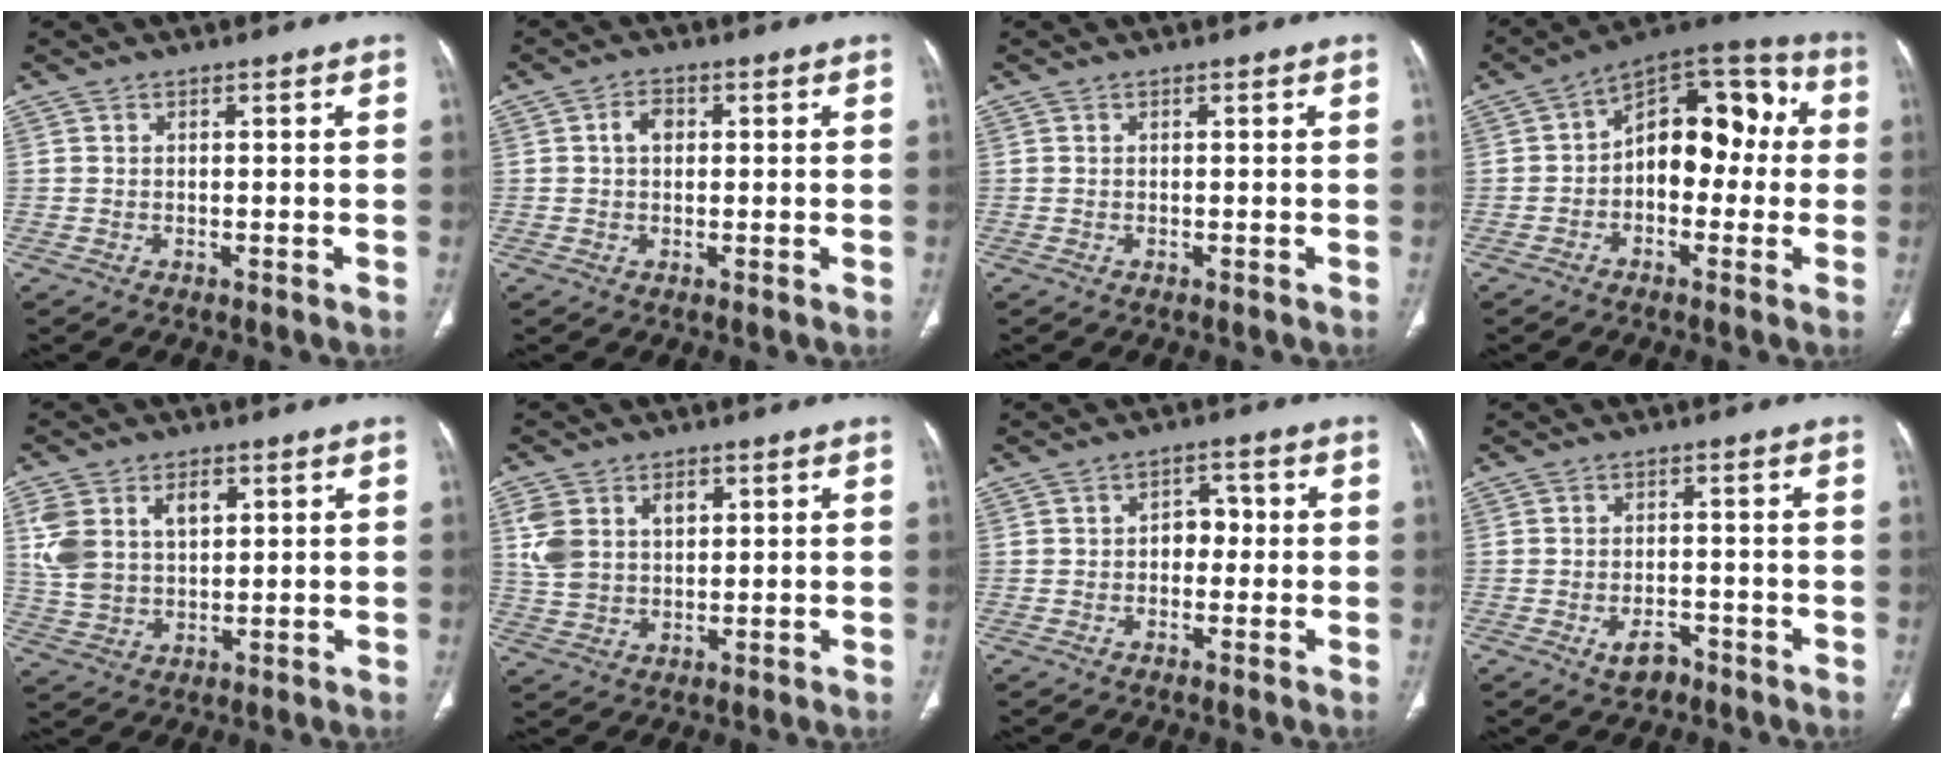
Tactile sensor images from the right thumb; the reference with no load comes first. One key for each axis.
{"total": 3.1, "fx": 0.6, "fy": 2.2, "fz": 2.1, "tx": -0.032, "ty": 0.009, "tz": 0.008}
{"total": 0.0}
{"total": 14.7, "fx": 0.2, "fy": 9.3, "fz": 11.4, "tx": -0.111, "ty": 0.050, "tz": -0.014}
{"total": 11.0, "fx": 3.6, "fy": 7.1, "fz": 7.6, "tx": -0.140, "ty": 0.000, "tz": 0.076}
{"total": 8.8, "fx": 2.9, "fy": 6.2, "fz": 5.6, "tx": -0.098, "ty": 0.001, "tz": 0.064}
{"total": 5.2, "fx": 0.0, "fy": 3.7, "fz": 3.6, "tx": -0.025, "ty": 0.017, "tz": -0.007}
{"total": 3.7, "fx": -2.2, "fy": 2.2, "fz": 2.1, "tx": -0.031, "ty": 0.014, "tz": -0.031}